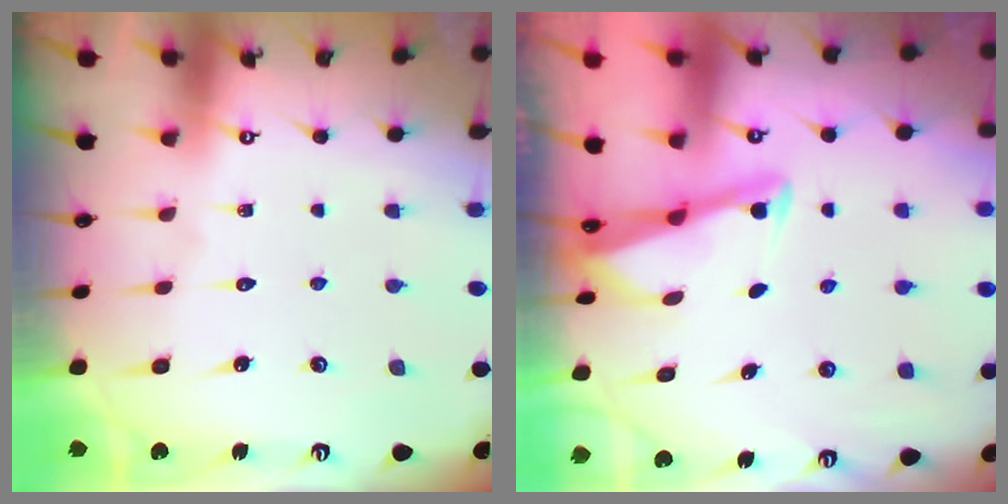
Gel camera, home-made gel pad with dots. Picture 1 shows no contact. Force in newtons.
{"total": 2.5, "press": 2.5, "slide": 0.1}